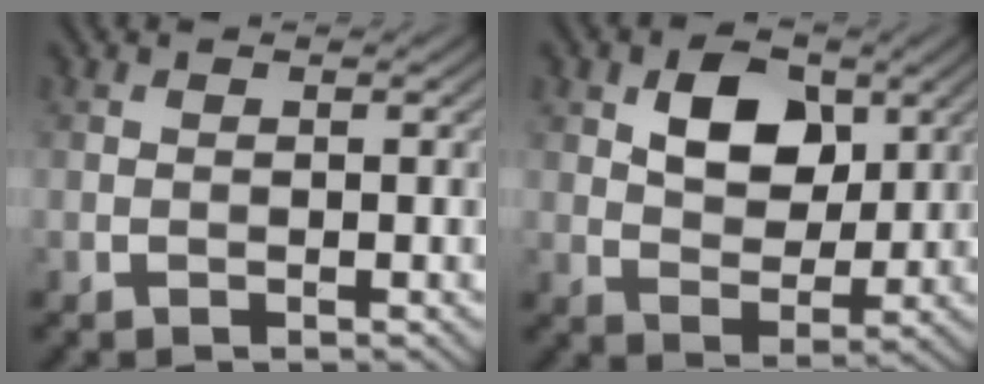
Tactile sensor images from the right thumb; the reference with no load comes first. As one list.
[{"total": 7.4, "force": [2.7, 4.9, 4.8], "torque": [-0.087, 0.000, 0.040]}]